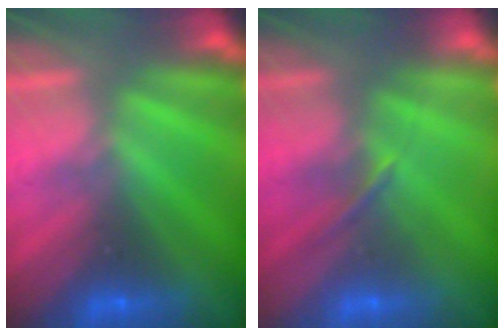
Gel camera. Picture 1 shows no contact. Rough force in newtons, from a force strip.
{"total": 1.4}